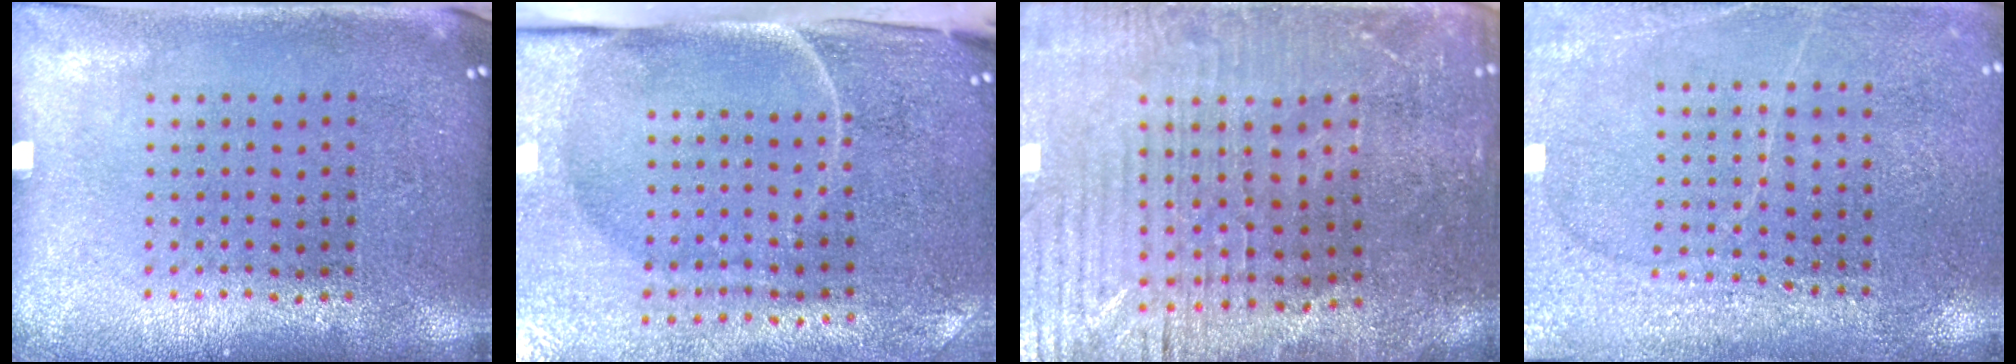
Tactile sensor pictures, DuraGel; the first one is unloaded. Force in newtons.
{"total": 4.9, "press": 4.0, "slide": 3.0}
{"total": 3.1, "press": 3.1, "slide": 0.6}
{"total": 3.0, "press": 3.0, "slide": 0.1}